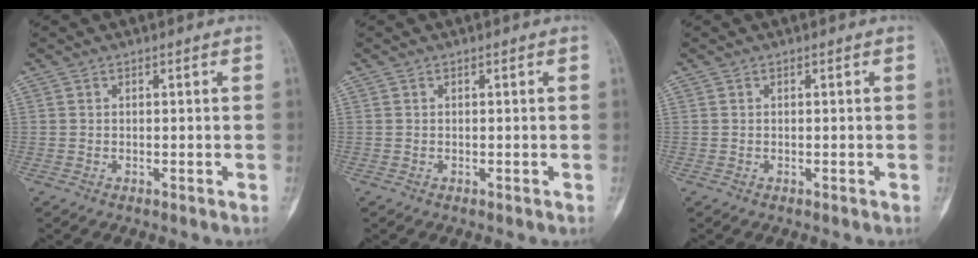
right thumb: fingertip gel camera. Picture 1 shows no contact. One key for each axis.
{"total": 0.0}
{"total": 0.0}